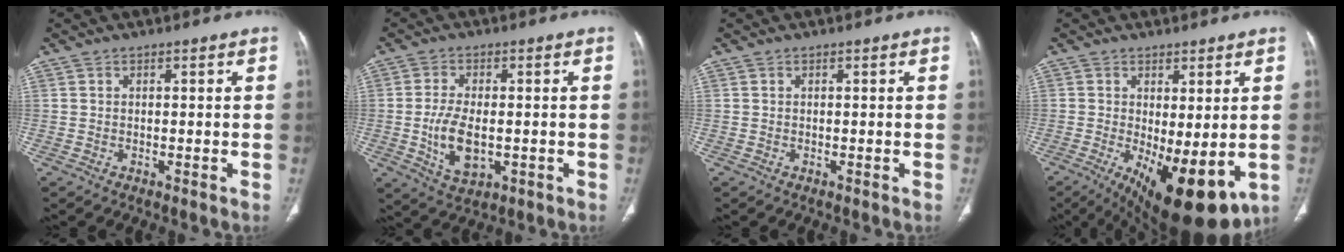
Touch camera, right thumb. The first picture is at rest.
{"total": 8.6, "force": [-1.3, 4.7, 7.1], "torque": [-0.133, -0.005, -0.016]}
{"total": 0.0}
{"total": 14.9, "force": [-3.9, 5.9, 13.2], "torque": [-0.192, -0.026, -0.037]}